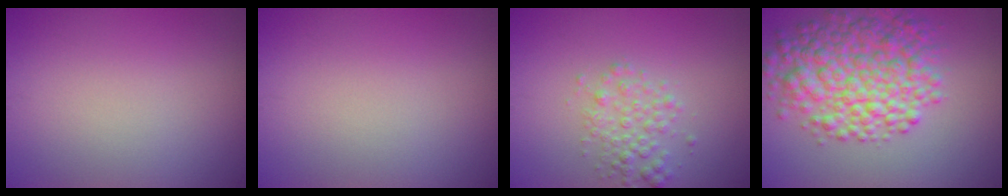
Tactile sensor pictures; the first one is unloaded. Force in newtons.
{"total": 0.0}
{"total": 2.4, "press": 2.4, "slide": 0.1}
{"total": 7.7, "press": 7.7, "slide": 0.2}